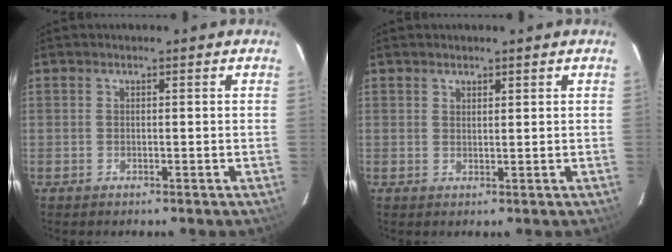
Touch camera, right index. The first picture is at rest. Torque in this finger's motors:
{"motor_torque": [-0.08, 0.07, -0.04, -0.01]}